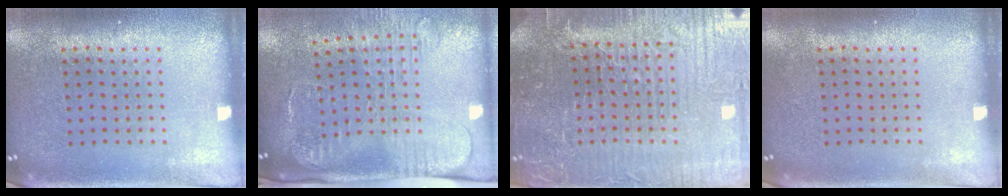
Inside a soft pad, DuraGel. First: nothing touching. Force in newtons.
{"total": 2.7, "press": 2.0, "slide": 1.7}
{"total": 5.7, "press": 5.3, "slide": 2.1}
{"total": 0.0}